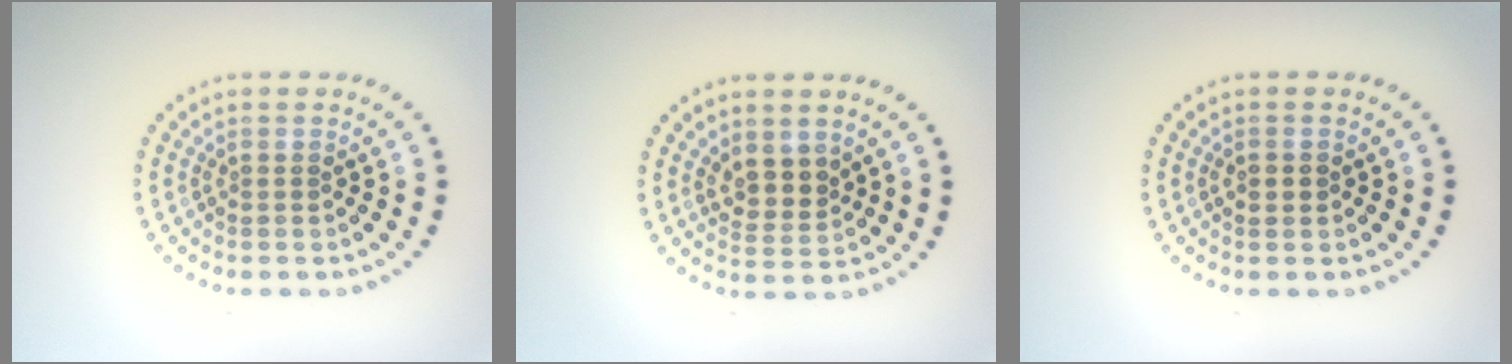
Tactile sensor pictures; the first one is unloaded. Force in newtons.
{"total": 2.5, "press": 2.2, "slide": 1.1}
{"total": 1.4, "press": 1.4, "slide": 0.2}